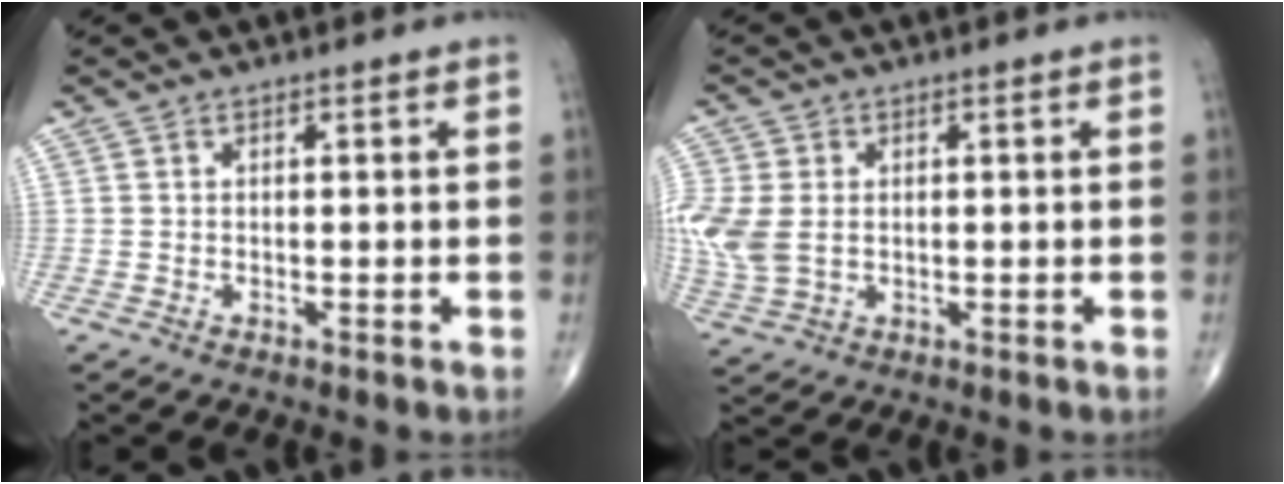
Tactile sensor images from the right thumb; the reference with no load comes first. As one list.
[{"total": 9.4, "force": [0.1, 6.8, 6.5], "torque": [-0.174, 0.000, 0.011]}]